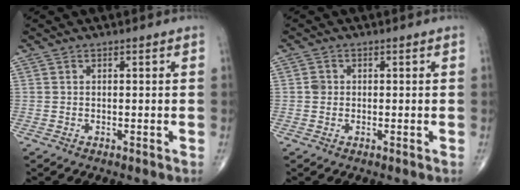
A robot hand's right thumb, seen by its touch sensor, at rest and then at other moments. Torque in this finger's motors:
{"motor_torque": [0.28, 0.66, 0.12, -0.02, -0.04]}